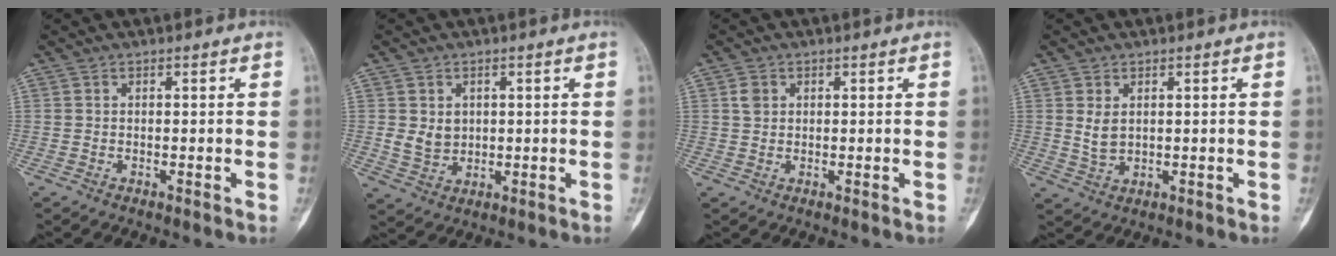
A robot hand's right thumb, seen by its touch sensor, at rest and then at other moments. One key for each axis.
{"total": 4.5, "fx": 0.7, "fy": 3.7, "fz": 2.4, "tx": -0.025, "ty": -0.008, "tz": 0.023}
{"total": 2.1, "fx": 0.7, "fy": 1.7, "fz": 1.0, "tx": -0.012, "ty": 0.000, "tz": 0.014}
{"total": 3.2, "fx": 0.9, "fy": 2.0, "fz": 2.3, "tx": -0.036, "ty": -0.008, "tz": 0.024}